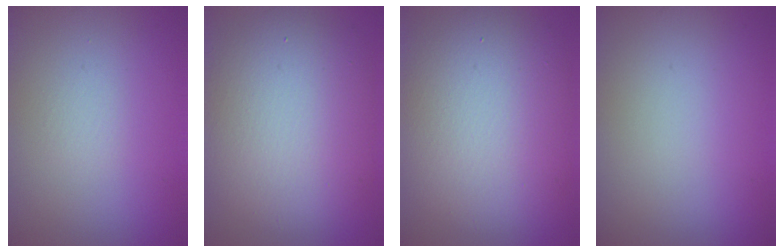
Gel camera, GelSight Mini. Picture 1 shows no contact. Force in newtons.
{"total": 10.4, "press": 10.4, "slide": 0.6}
{"total": 11.7, "press": 11.7, "slide": 0.7}
{"total": 0.0}